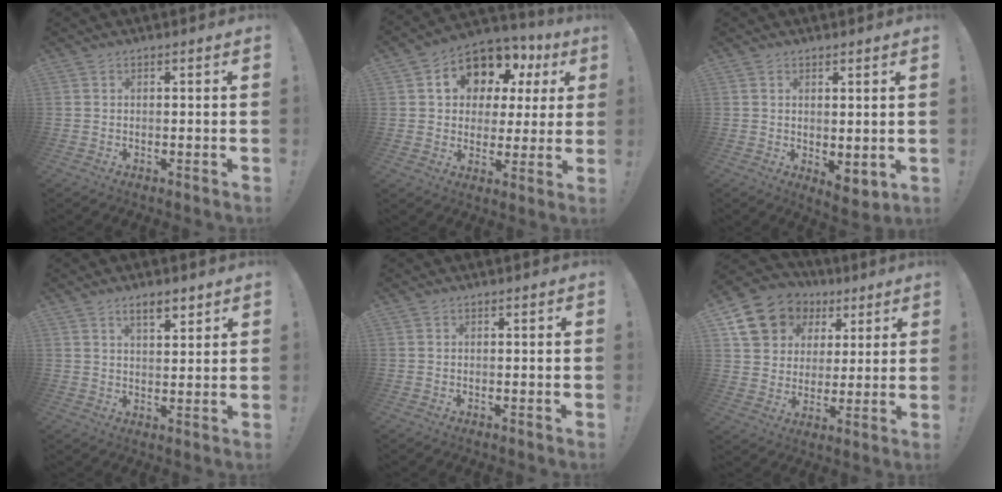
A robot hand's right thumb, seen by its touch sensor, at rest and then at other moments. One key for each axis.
{"total": 12.0, "fx": 6.3, "fy": 8.5, "fz": 5.6, "tx": -0.093, "ty": -0.045, "tz": 0.119}
{"total": 3.9, "fx": 1.2, "fy": 2.1, "fz": 3.0, "tx": -0.035, "ty": -0.018, "tz": 0.030}
{"total": 5.4, "fx": 3.7, "fy": 2.0, "fz": 3.4, "tx": -0.043, "ty": -0.018, "tz": 0.061}
{"total": 0.0}
{"total": 14.4, "fx": 6.7, "fy": 11.5, "fz": 5.4, "tx": -0.078, "ty": -0.030, "tz": 0.139}